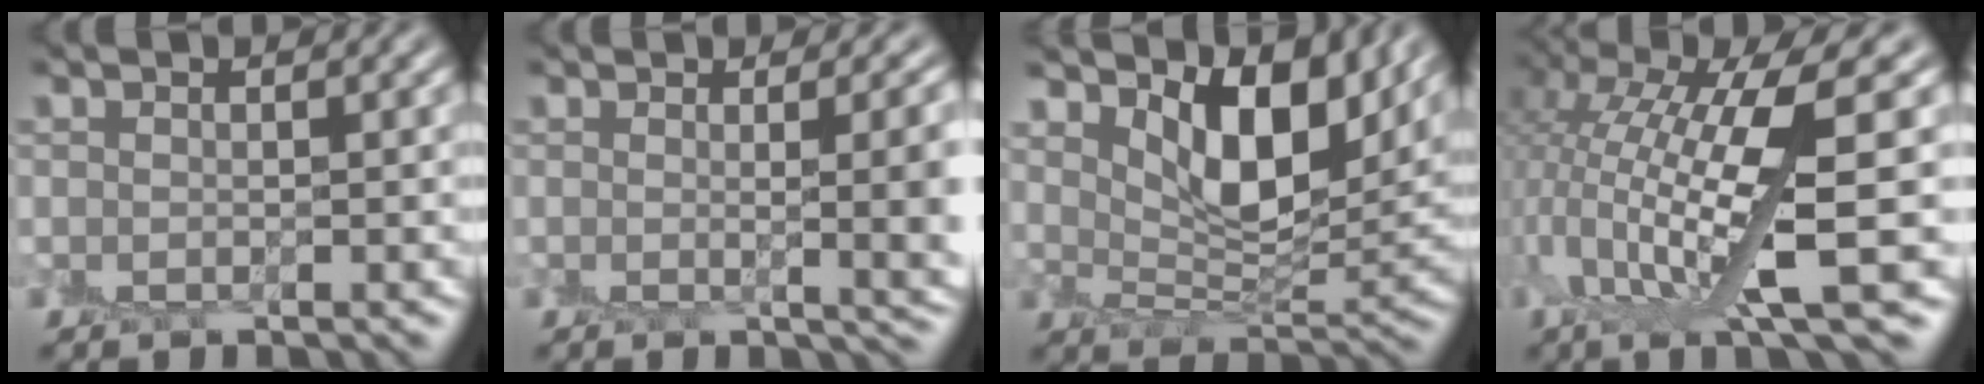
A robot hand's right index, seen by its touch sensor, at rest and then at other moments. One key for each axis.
{"total": 7.0, "fx": 0.3, "fy": 2.9, "fz": 6.3, "tx": -0.033, "ty": 0.008, "tz": 0.003}
{"total": 7.1, "fx": 4.3, "fy": 3.3, "fz": 4.5, "tx": -0.071, "ty": -0.009, "tz": 0.072}
{"total": 9.9, "fx": 1.1, "fy": 2.5, "fz": 9.5, "tx": -0.176, "ty": 0.002, "tz": 0.028}